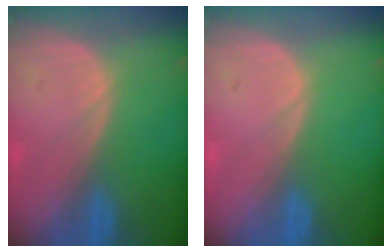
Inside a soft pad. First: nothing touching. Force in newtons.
{"total": 0.0}